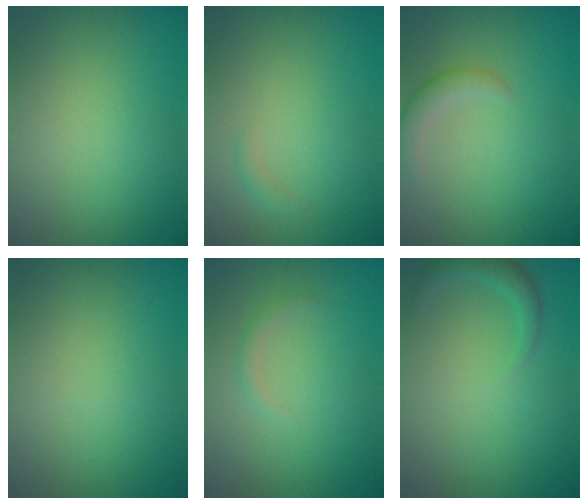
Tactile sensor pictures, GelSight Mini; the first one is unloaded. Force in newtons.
{"total": 0.8, "press": 0.8, "slide": 0.1}
{"total": 2.1, "press": 2.1, "slide": 0.1}
{"total": 0.0}
{"total": 1.0, "press": 1.0, "slide": 0.0}
{"total": 1.7, "press": 1.7, "slide": 0.1}